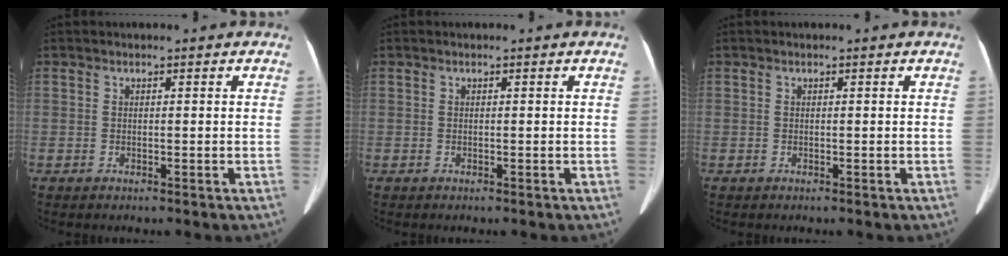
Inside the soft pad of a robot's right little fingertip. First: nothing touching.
{"total": 0.0}
{"total": 0.0}